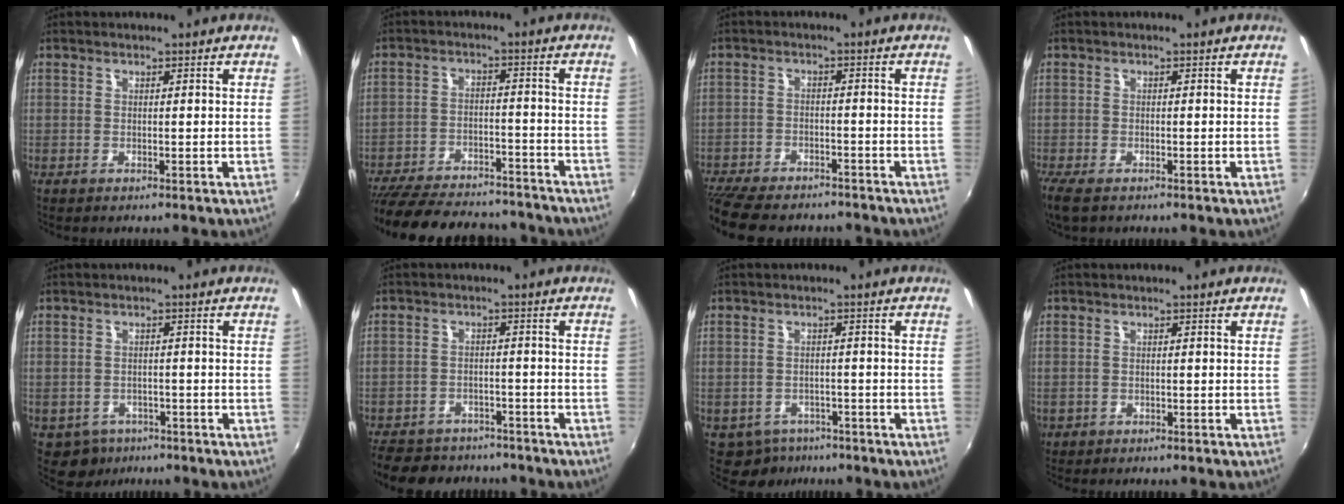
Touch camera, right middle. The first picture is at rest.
{"total": 24.2, "force": [-20.7, 7.8, 9.7], "torque": [-0.211, -0.011, -0.286]}
{"total": 13.6, "force": [-11.5, 4.6, 5.5], "torque": [-0.137, -0.029, -0.182]}
{"total": 3.9, "force": [-2.8, 1.3, 2.4], "torque": [-0.055, -0.018, -0.053]}
{"total": 5.2, "force": [-3.0, 4.0, 1.4], "torque": [-0.040, -0.009, -0.038]}
{"total": 13.8, "force": [-11.1, 6.8, 4.4], "torque": [-0.116, 0.012, -0.157]}
{"total": 5.8, "force": [-3.9, 4.0, 1.6], "torque": [-0.043, -0.011, -0.051]}
{"total": 2.0, "force": [-0.7, 1.8, 0.7], "torque": [-0.018, -0.004, -0.009]}